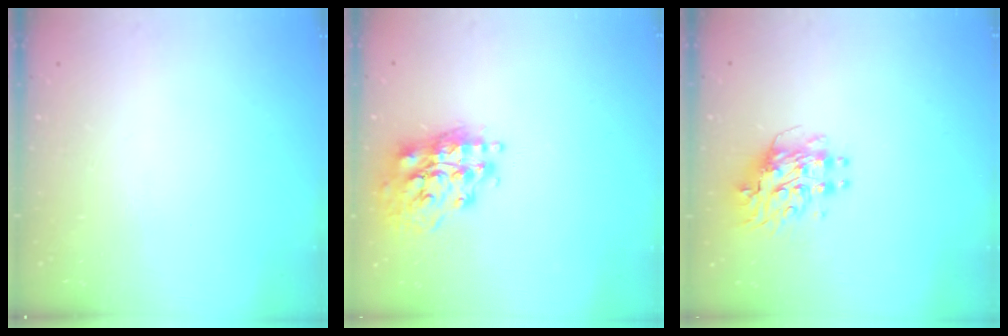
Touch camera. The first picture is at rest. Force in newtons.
{"total": 18.4, "press": 18.3, "slide": 1.7}
{"total": 9.4, "press": 9.3, "slide": 0.9}